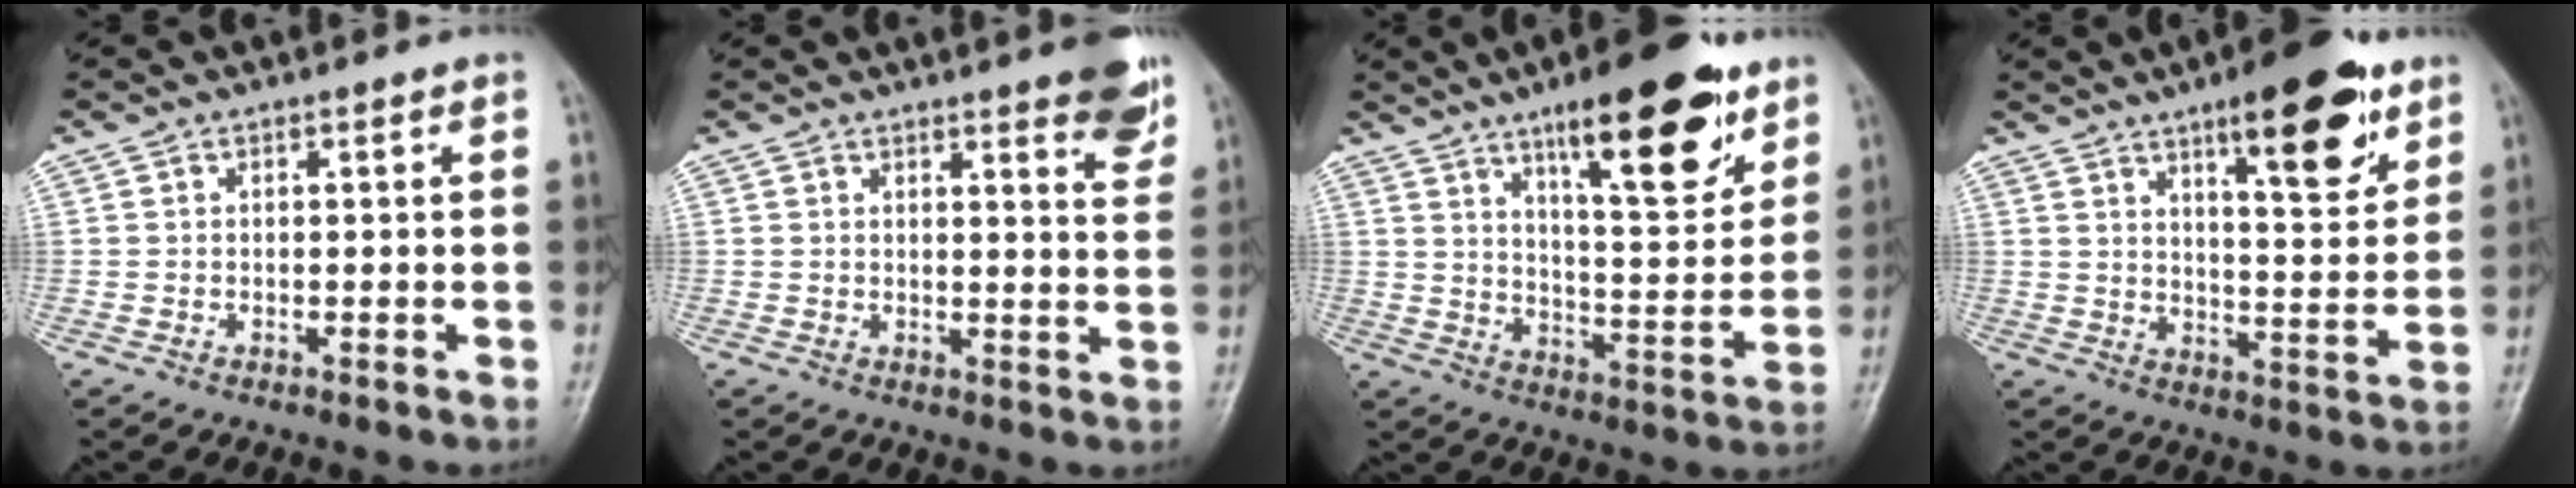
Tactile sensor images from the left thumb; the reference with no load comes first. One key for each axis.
{"total": 8.0, "fx": 5.4, "fy": 1.8, "fz": 5.6, "tx": -0.047, "ty": -0.028, "tz": 0.060}
{"total": 18.7, "fx": 11.2, "fy": 5.5, "fz": 14.0, "tx": -0.170, "ty": -0.061, "tz": 0.176}
{"total": 15.2, "fx": 8.8, "fy": 4.7, "fz": 11.5, "tx": -0.132, "ty": -0.046, "tz": 0.128}